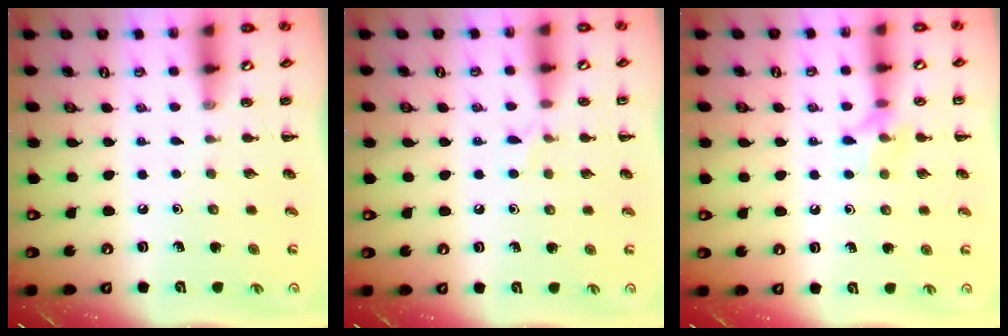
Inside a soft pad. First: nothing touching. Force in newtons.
{"total": 5.3, "press": 5.0, "slide": 1.8}
{"total": 7.2, "press": 7.1, "slide": 1.2}